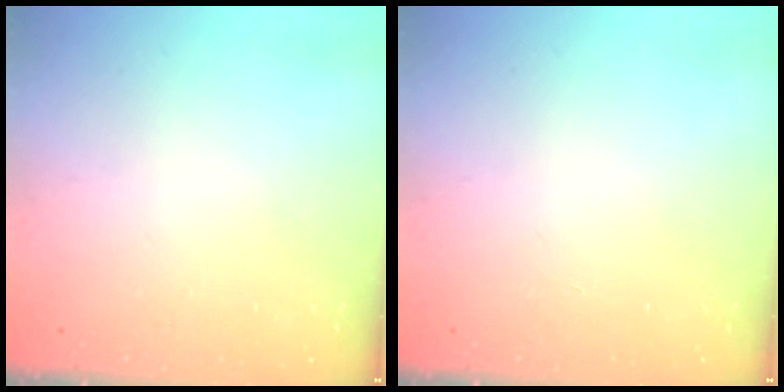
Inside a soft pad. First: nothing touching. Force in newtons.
{"total": 0.0}